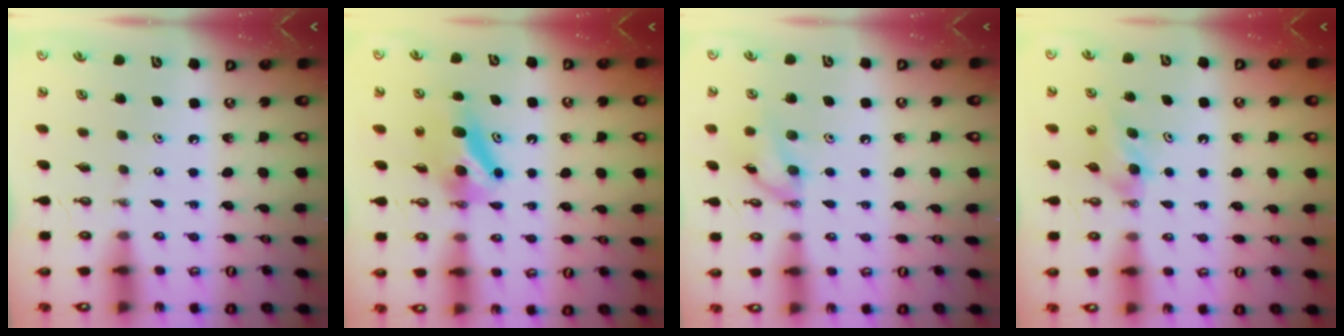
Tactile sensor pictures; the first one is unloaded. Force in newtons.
{"total": 6.8, "press": 6.3, "slide": 2.5}
{"total": 10.3, "press": 10.3, "slide": 0.6}
{"total": 4.2, "press": 4.2, "slide": 0.7}